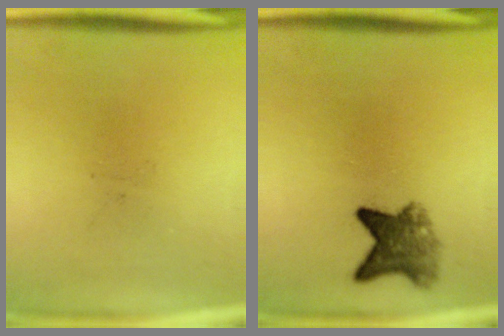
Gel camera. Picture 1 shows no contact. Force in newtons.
{"total": 5.5}